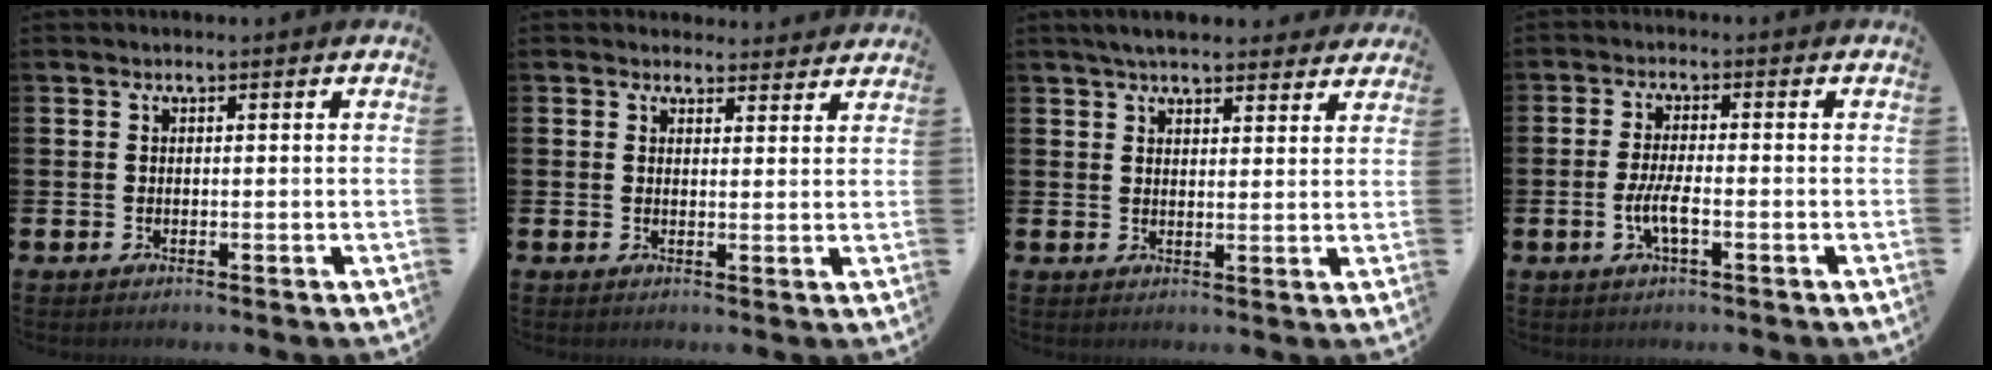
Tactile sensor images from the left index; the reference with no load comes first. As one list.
[{"total": 2.8, "force": [2.6, 0.8, -0.1], "torque": [0.006, -0.014, 0.046]}, {"total": 4.5, "force": [4.1, 1.1, 1.4], "torque": [-0.035, -0.009, 0.076]}, {"total": 3.7, "force": [-1.1, 0.9, 3.4], "torque": [-0.069, 0.002, -0.022]}]